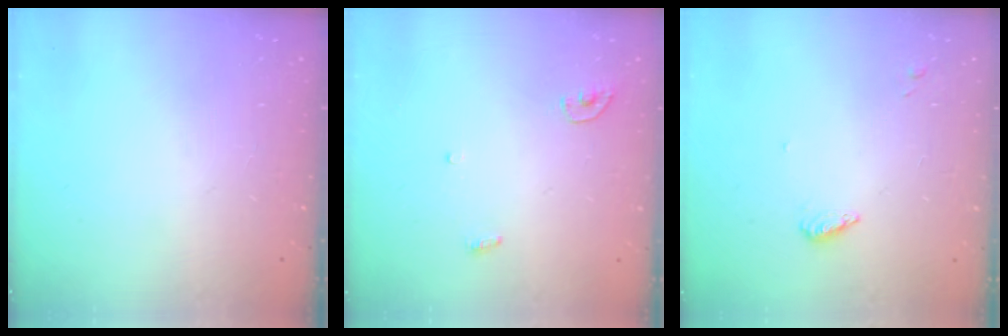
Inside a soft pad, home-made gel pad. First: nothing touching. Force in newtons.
{"total": 3.4, "press": 3.4, "slide": 0.3}
{"total": 3.9, "press": 3.9, "slide": 0.5}